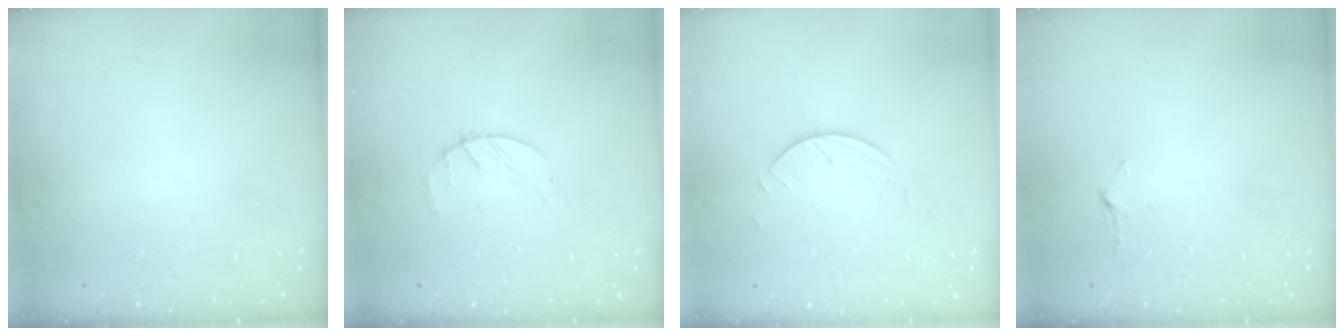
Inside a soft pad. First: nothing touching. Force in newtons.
{"total": 2.4, "press": 2.3, "slide": 0.3}
{"total": 1.7, "press": 1.7, "slide": 0.2}
{"total": 2.9, "press": 2.9, "slide": 0.3}